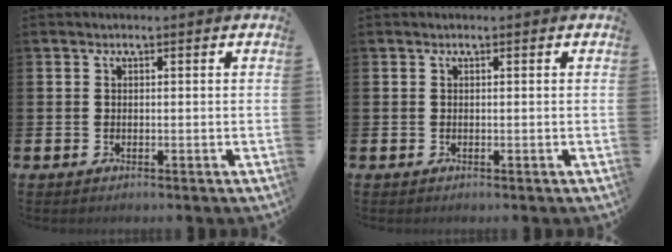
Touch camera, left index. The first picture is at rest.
{"total": 0.0}